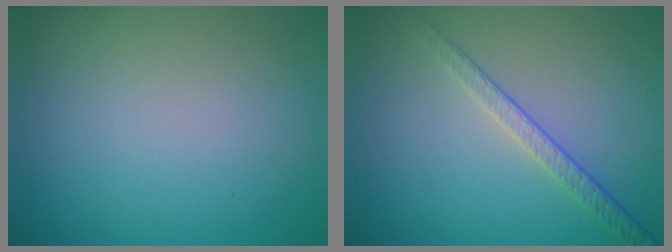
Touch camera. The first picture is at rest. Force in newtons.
{"total": 2.1, "press": 1.6, "slide": 1.4}